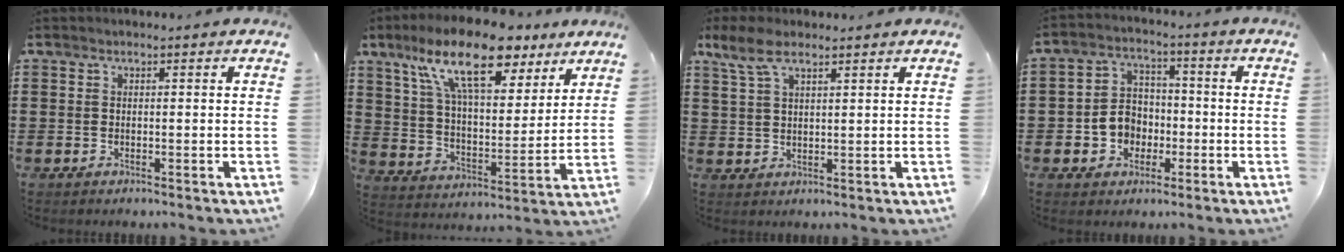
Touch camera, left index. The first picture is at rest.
{"total": 15.4, "force": [10.3, 5.1, 10.2], "torque": [-0.202, -0.026, 0.179]}
{"total": 5.2, "force": [3.3, 1.8, 3.5], "torque": [-0.077, 0.006, 0.061]}
{"total": 6.0, "force": [-1.9, 5.3, 2.2], "torque": [-0.060, 0.017, -0.035]}